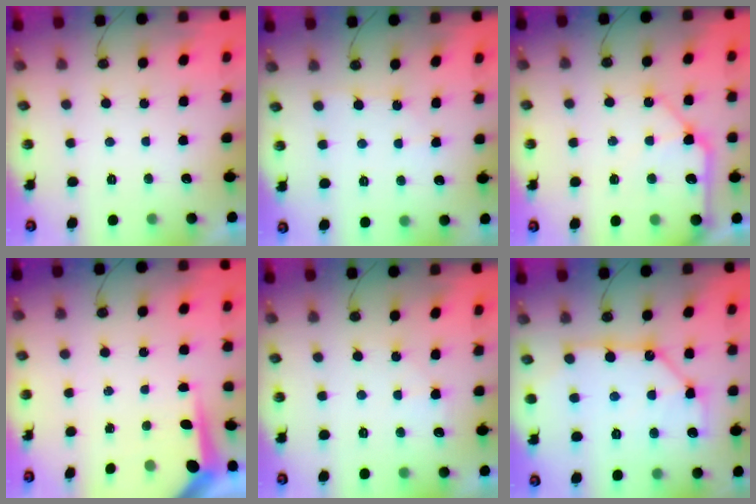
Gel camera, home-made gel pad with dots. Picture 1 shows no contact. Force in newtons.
{"total": 3.0, "press": 3.0, "slide": 0.4}
{"total": 11.7, "press": 11.6, "slide": 1.6}
{"total": 5.4, "press": 5.4, "slide": 0.6}
{"total": 4.9, "press": 4.9, "slide": 0.6}
{"total": 13.7, "press": 13.6, "slide": 1.6}